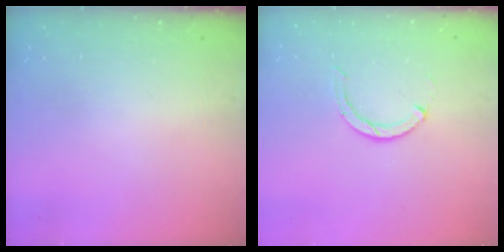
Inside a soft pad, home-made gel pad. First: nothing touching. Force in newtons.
{"total": 2.3, "press": 2.3, "slide": 0.4}